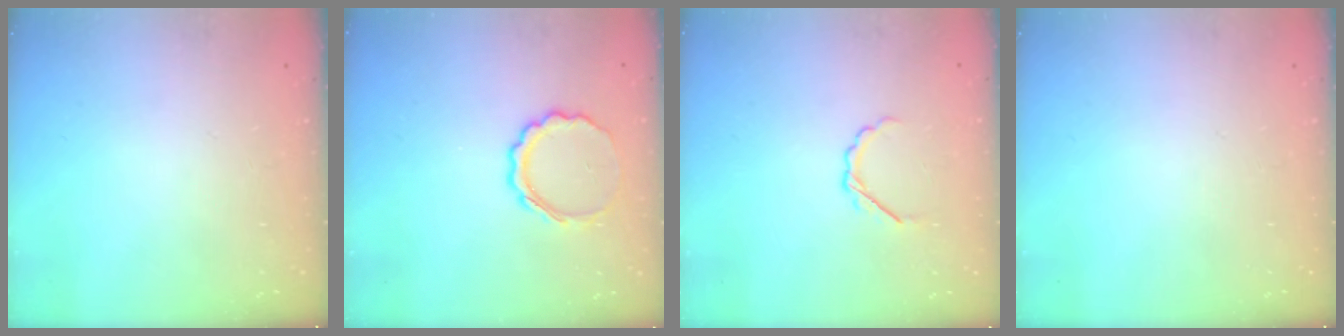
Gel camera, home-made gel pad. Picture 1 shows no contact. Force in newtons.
{"total": 8.3, "press": 8.1, "slide": 1.9}
{"total": 2.9, "press": 2.7, "slide": 0.9}
{"total": 0.0}